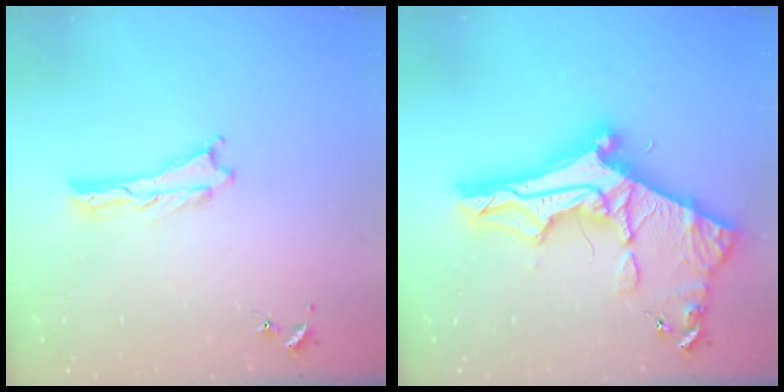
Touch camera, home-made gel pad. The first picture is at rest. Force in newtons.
{"total": 12.4, "press": 12.3, "slide": 1.4}